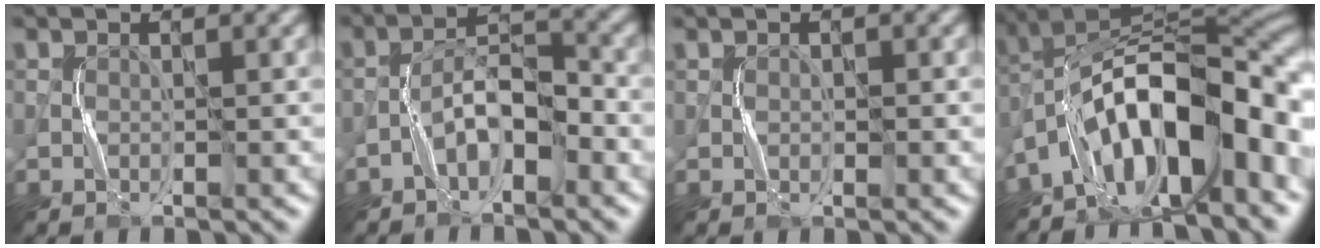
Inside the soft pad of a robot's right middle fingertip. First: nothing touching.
{"total": 3.8, "force": [-2.2, 1.4, 2.9], "torque": [-0.046, 0.020, -0.045]}
{"total": 0.7, "force": [0.0, 0.4, 0.6], "torque": [-0.008, 0.001, -0.001]}
{"total": 14.1, "force": [-5.1, 5.8, 11.8], "torque": [-0.168, 0.021, -0.095]}